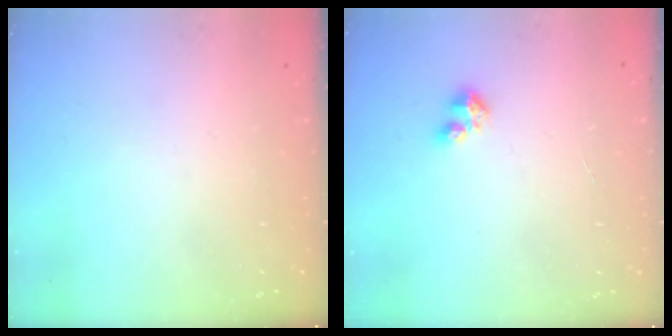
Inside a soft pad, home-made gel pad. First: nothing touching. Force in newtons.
{"total": 2.7, "press": 2.7, "slide": 0.3}